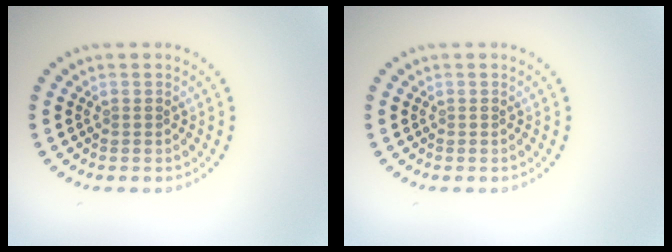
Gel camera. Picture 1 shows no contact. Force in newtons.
{"total": 0.0}